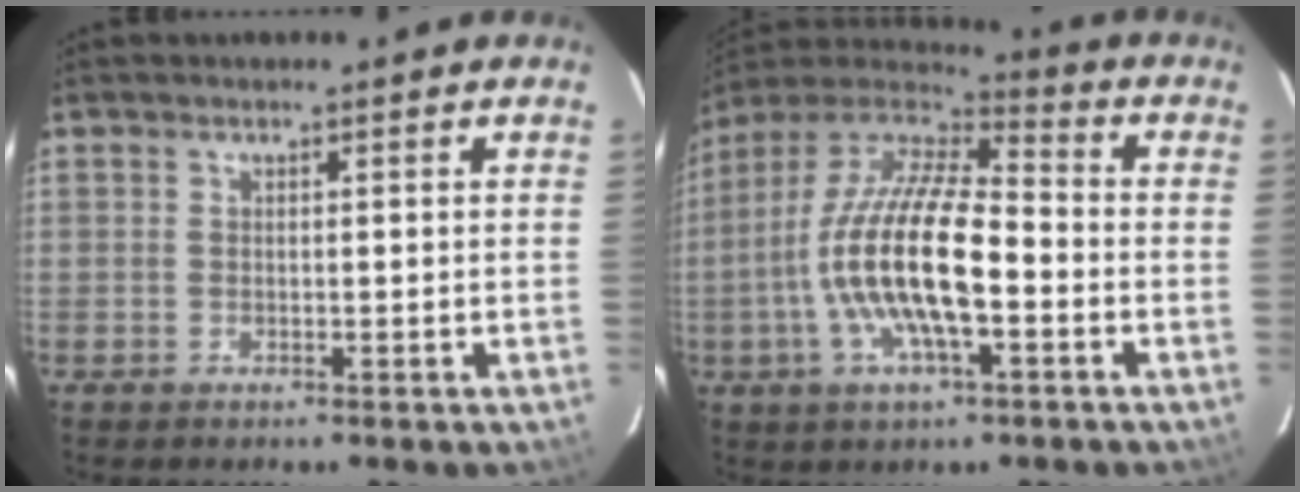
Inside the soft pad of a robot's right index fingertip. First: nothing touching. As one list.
[{"total": 18.9, "force": [-4.2, 6.1, 17.3], "torque": [-0.335, -0.005, -0.087]}]